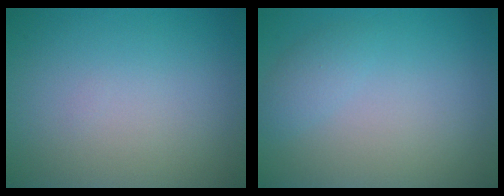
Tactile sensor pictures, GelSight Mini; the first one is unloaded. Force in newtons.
{"total": 1.3, "press": 1.3, "slide": 0.1}